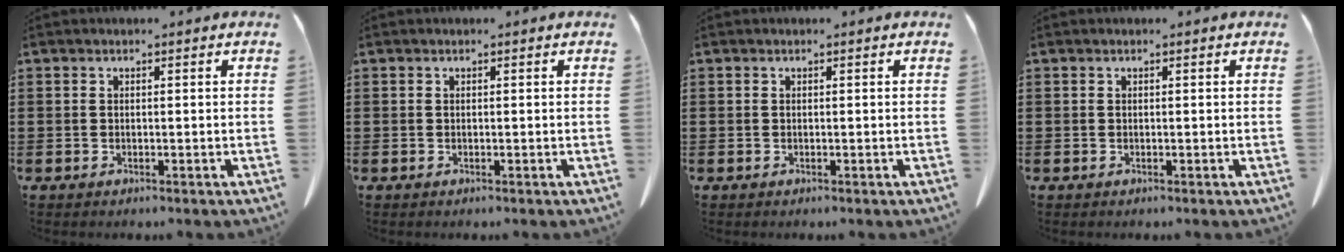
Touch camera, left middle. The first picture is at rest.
{"total": 0.0}
{"total": 0.0}
{"total": 0.0}